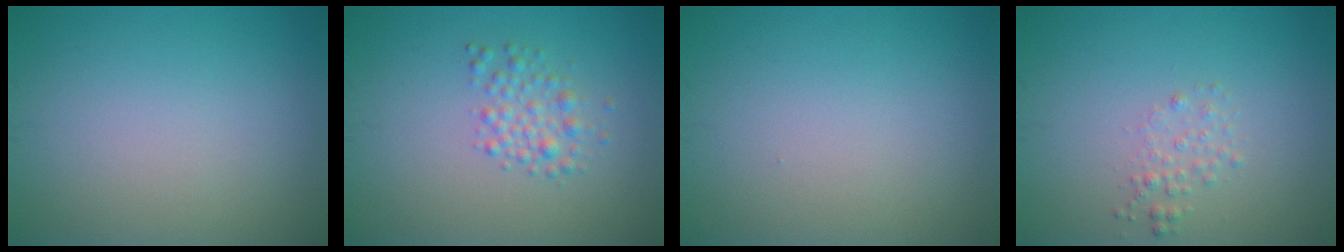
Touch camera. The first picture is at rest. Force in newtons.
{"total": 2.2, "press": 2.2, "slide": 0.1}
{"total": 0.0}
{"total": 1.3, "press": 1.3, "slide": 0.1}